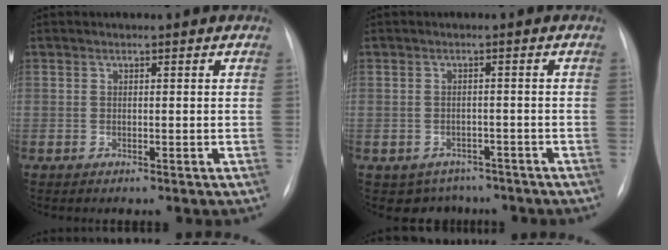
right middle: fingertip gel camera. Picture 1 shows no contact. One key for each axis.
{"total": 4.6, "fx": -3.5, "fy": 3.1, "fz": 0.1, "tx": 0.002, "ty": 0.015, "tz": -0.043}